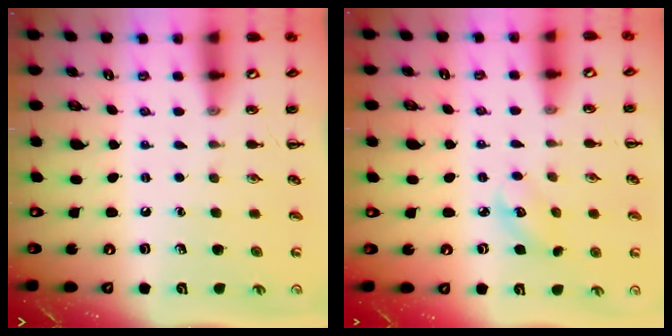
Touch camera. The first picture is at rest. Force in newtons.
{"total": 4.7, "press": 4.6, "slide": 1.1}